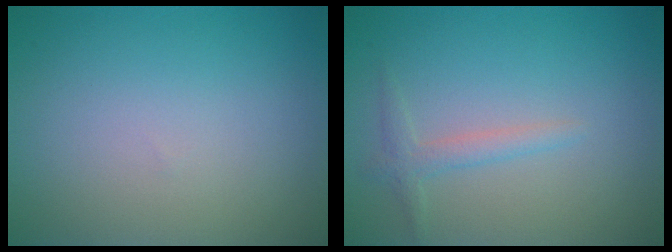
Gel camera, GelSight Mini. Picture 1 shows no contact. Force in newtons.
{"total": 1.5, "press": 1.5, "slide": 0.1}